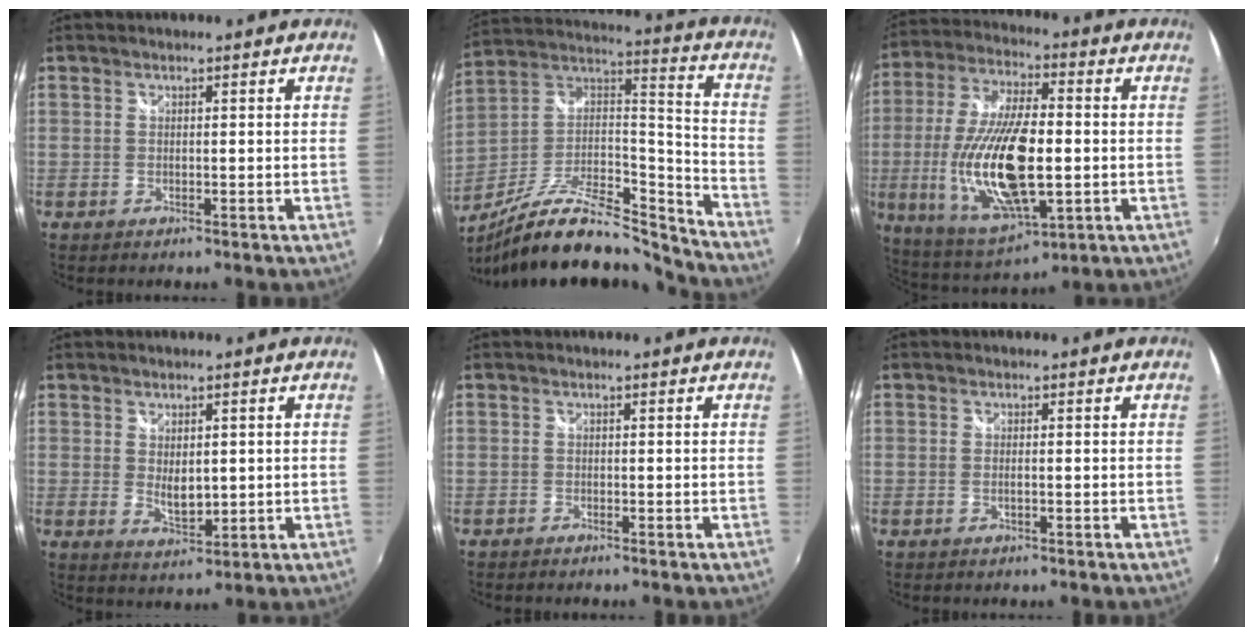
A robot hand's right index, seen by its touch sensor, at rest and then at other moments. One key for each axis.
{"total": 21.8, "fx": -17.9, "fy": 5.7, "fz": 11.2, "tx": -0.198, "ty": 0.002, "tz": -0.304}
{"total": 22.1, "fx": -2.8, "fy": 8.9, "fz": 20.0, "tx": -0.407, "ty": -0.020, "tz": -0.039}
{"total": 4.8, "fx": 0.6, "fy": 2.7, "fz": 3.9, "tx": -0.059, "ty": -0.010, "tz": 0.016}
{"total": 0.6, "fx": -0.6, "fy": 0.1, "fz": 0.1, "tx": -0.005, "ty": -0.001, "tz": -0.012}
{"total": 1.1, "fx": -0.1, "fy": 0.3, "fz": 1.0, "tx": -0.021, "ty": -0.001, "tz": -0.003}